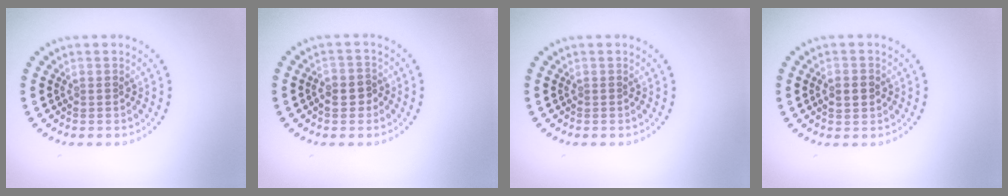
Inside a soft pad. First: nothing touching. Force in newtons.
{"total": 2.3, "press": 2.2, "slide": 0.7}
{"total": 0.0}
{"total": 2.4, "press": 2.4, "slide": 0.0}